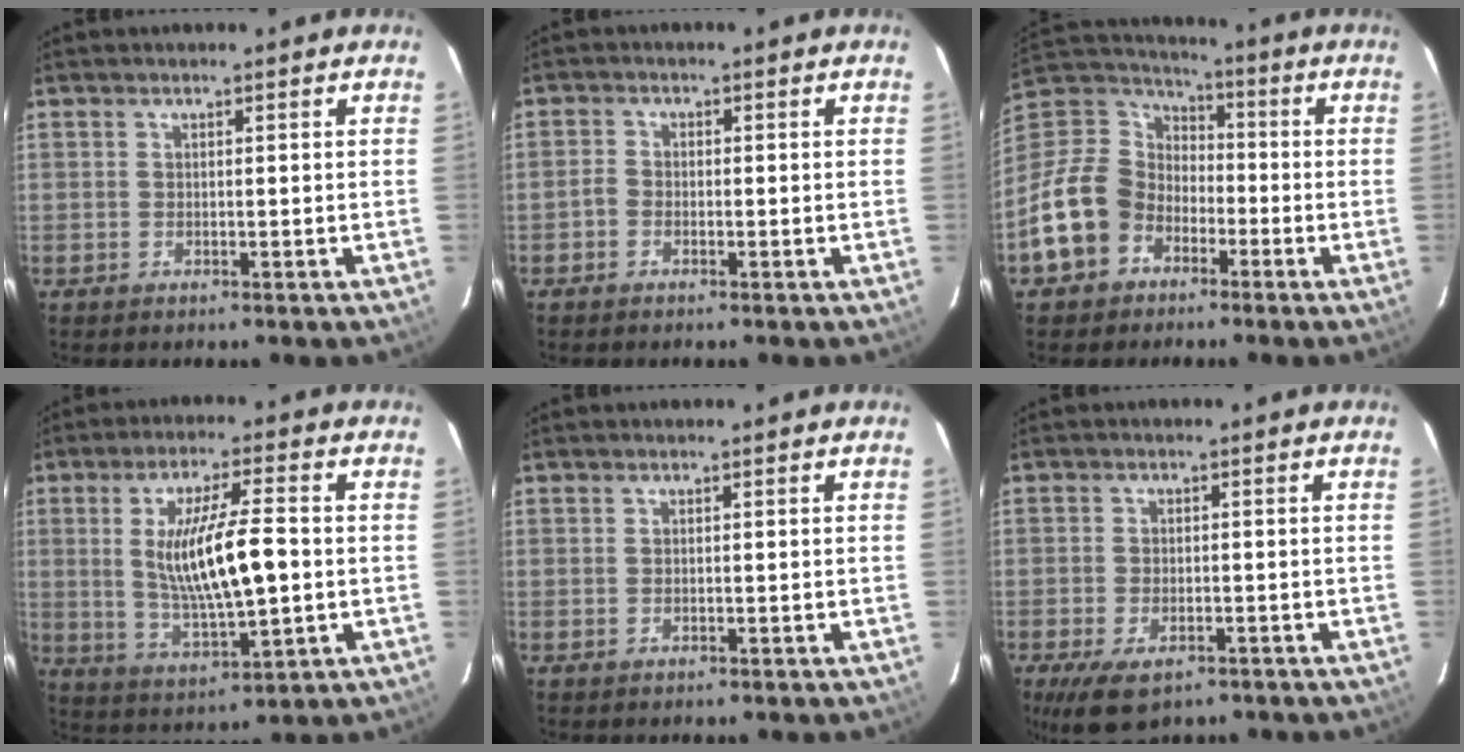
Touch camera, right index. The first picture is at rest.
{"total": 1.6, "force": [-1.2, 1.1, 0.4], "torque": [-0.007, 0.002, -0.026]}
{"total": 15.2, "force": [-7.1, 12.1, 5.7], "torque": [-0.148, 0.028, -0.121]}
{"total": 13.3, "force": [0.1, 3.1, 13.0], "torque": [-0.238, -0.011, 0.016]}
{"total": 0.0}
{"total": 8.0, "force": [-5.0, 4.0, 4.8], "torque": [-0.111, -0.026, -0.082]}